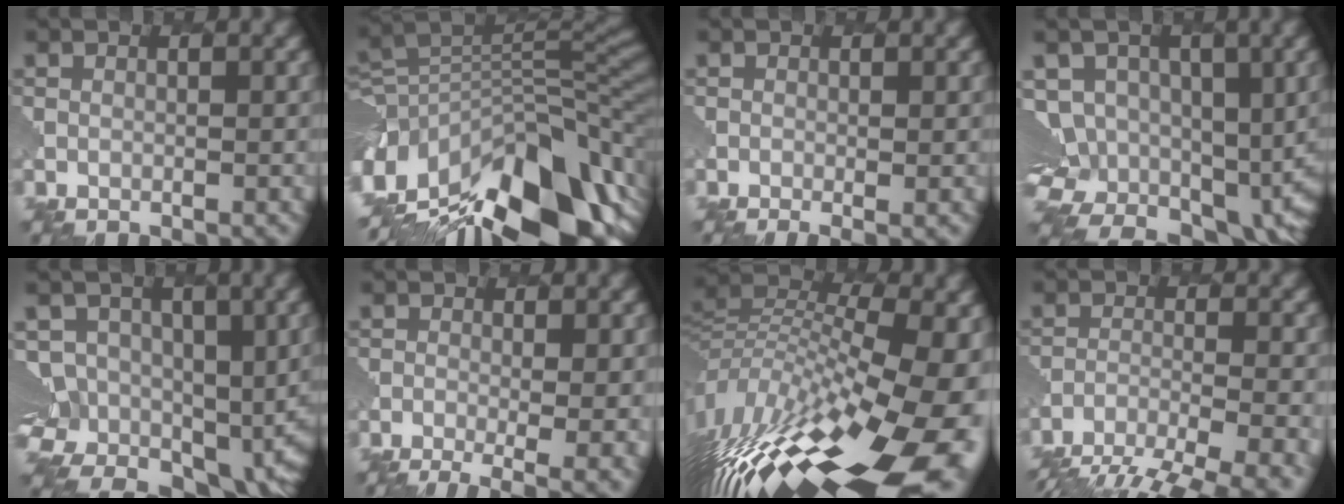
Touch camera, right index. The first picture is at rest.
{"total": 15.7, "force": [-7.4, 7.4, 11.8], "torque": [-0.223, -0.003, -0.126]}
{"total": 2.4, "force": [-0.6, 0.7, 2.2], "torque": [-0.030, 0.005, -0.003]}
{"total": 11.7, "force": [-1.7, 9.5, 6.6], "torque": [-0.123, 0.009, -0.029]}
{"total": 8.5, "force": [-0.7, 6.8, 5.0], "torque": [-0.095, 0.003, -0.010]}
{"total": 6.2, "force": [-2.1, 2.4, 5.3], "torque": [-0.072, -0.007, -0.018]}
{"total": 17.7, "force": [-6.7, 7.7, 14.5], "torque": [-0.254, 0.007, -0.105]}
{"total": 9.2, "force": [-7.6, 2.3, 4.6], "torque": [-0.093, -0.020, -0.110]}